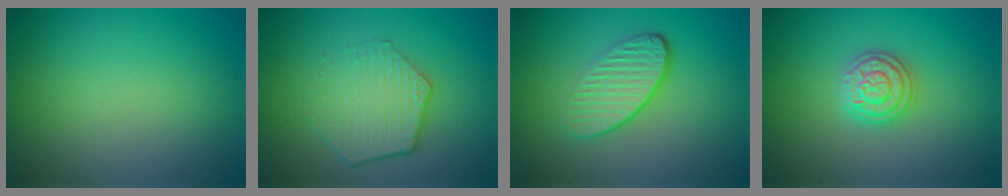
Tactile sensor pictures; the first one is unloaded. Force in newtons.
{"total": 4.5, "press": 3.3, "slide": 3.0}
{"total": 4.1, "press": 3.0, "slide": 2.8}
{"total": 3.7, "press": 3.7, "slide": 0.5}